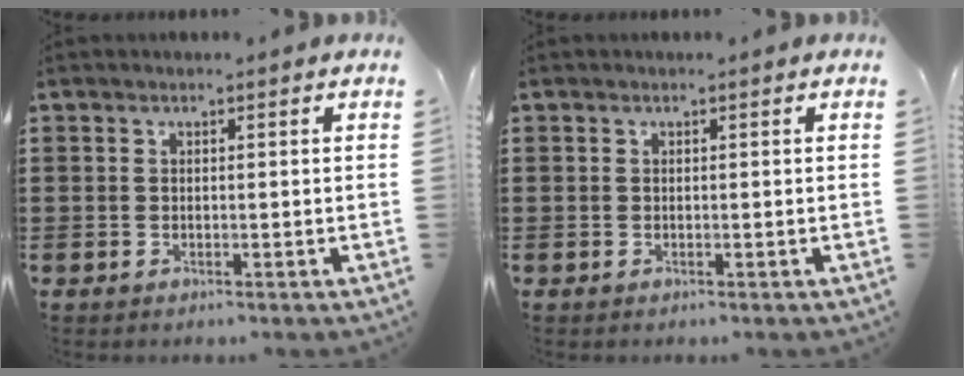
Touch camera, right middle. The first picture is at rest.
{"total": 0.0}